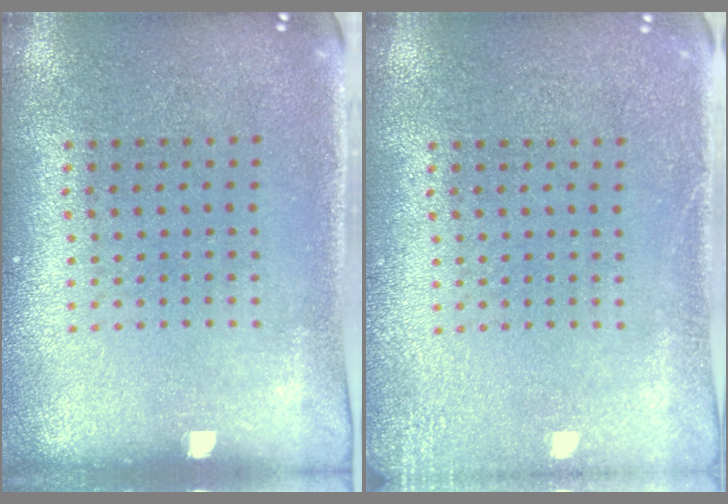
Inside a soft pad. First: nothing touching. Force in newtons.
{"total": 1.7, "press": 1.7, "slide": 0.3}